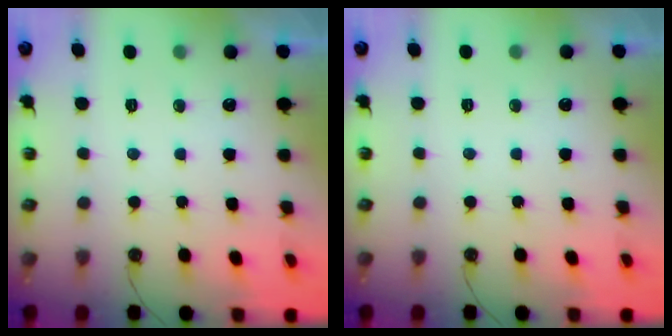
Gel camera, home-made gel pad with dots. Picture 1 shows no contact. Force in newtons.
{"total": 0.0}